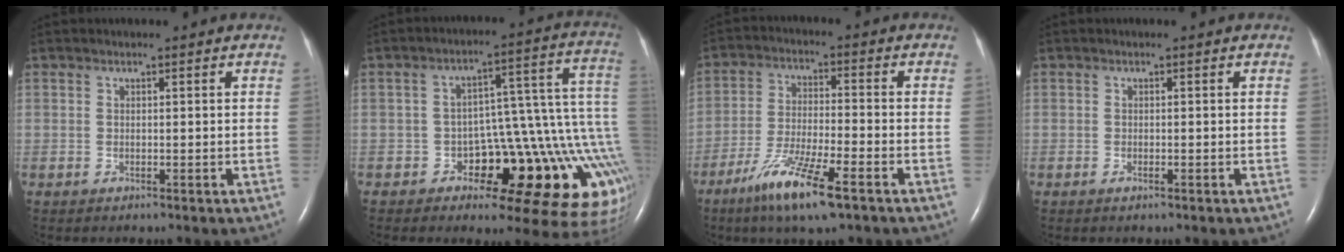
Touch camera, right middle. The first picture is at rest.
{"total": 14.9, "force": [-5.3, 5.7, 12.7], "torque": [-0.084, 0.075, -0.072]}
{"total": 10.7, "force": [-6.5, 1.0, 8.4], "torque": [-0.169, -0.027, -0.118]}
{"total": 0.6, "force": [-0.3, 0.1, 0.4], "torque": [-0.012, -0.002, -0.004]}